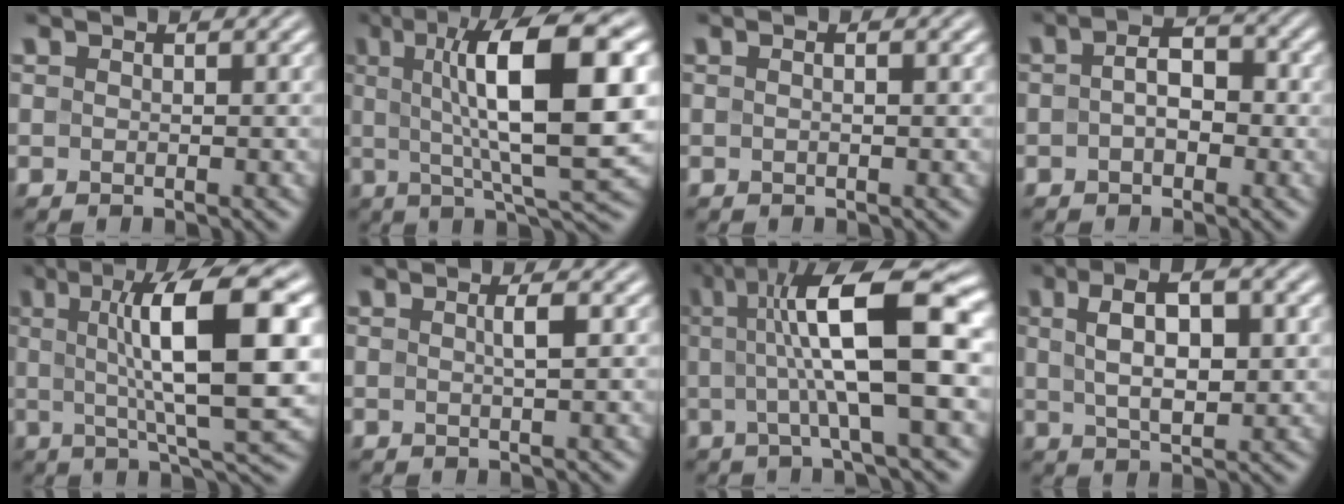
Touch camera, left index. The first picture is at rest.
{"total": 12.5, "force": [2.5, 2.9, 11.8], "torque": [-0.169, 0.008, 0.041]}
{"total": 1.5, "force": [0.5, 0.5, 1.3], "torque": [-0.012, -0.008, -0.005]}
{"total": 3.2, "force": [-0.1, 2.0, 2.6], "torque": [-0.040, 0.005, -0.009]}
{"total": 11.6, "force": [2.1, 2.5, 11.1], "torque": [-0.155, 0.009, 0.034]}
{"total": 1.4, "force": [0.2, 0.2, 1.4], "torque": [-0.023, 0.005, -0.001]}
{"total": 11.4, "force": [1.3, 2.5, 11.1], "torque": [-0.162, 0.015, 0.018]}
{"total": 7.2, "force": [1.8, 3.0, 6.2], "torque": [-0.102, 0.007, 0.030]}